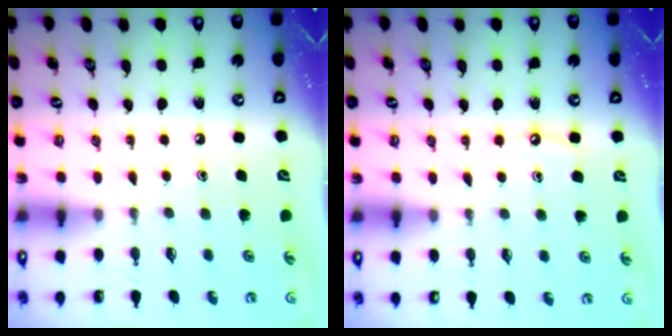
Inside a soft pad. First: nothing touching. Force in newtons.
{"total": 5.1, "press": 5.1, "slide": 0.6}